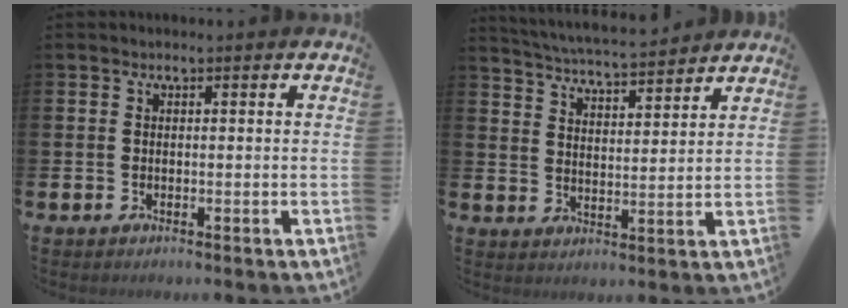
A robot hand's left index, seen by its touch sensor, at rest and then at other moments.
{"total": 5.3, "force": [5.2, 0.3, 0.7], "torque": [-0.037, -0.036, 0.091]}